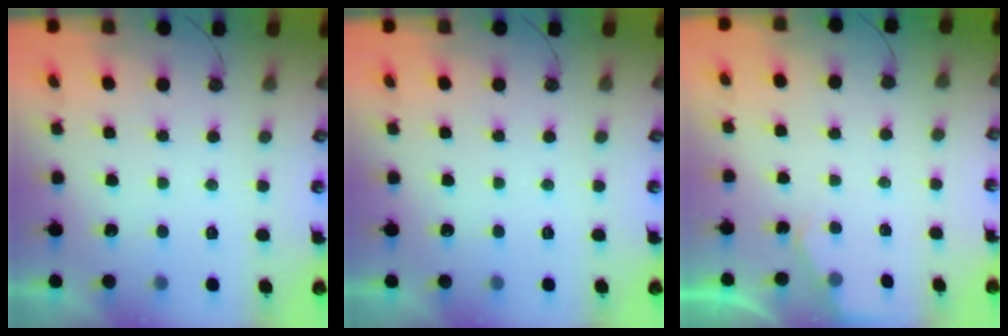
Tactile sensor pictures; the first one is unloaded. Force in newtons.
{"total": 0.0}
{"total": 3.0, "press": 2.9, "slide": 0.5}